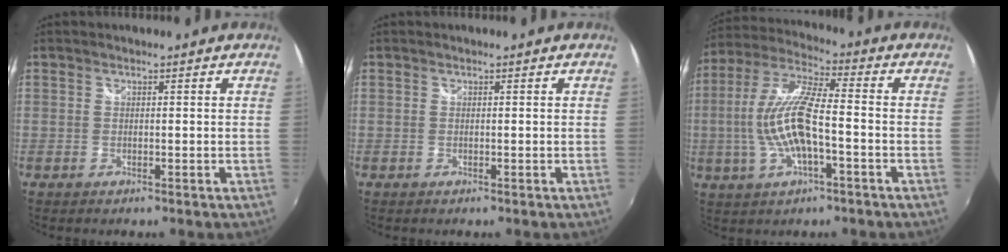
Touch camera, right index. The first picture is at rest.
{"total": 0.0}
{"total": 13.4, "force": [-2.7, 3.5, 12.6], "torque": [-0.253, 0.000, -0.050]}